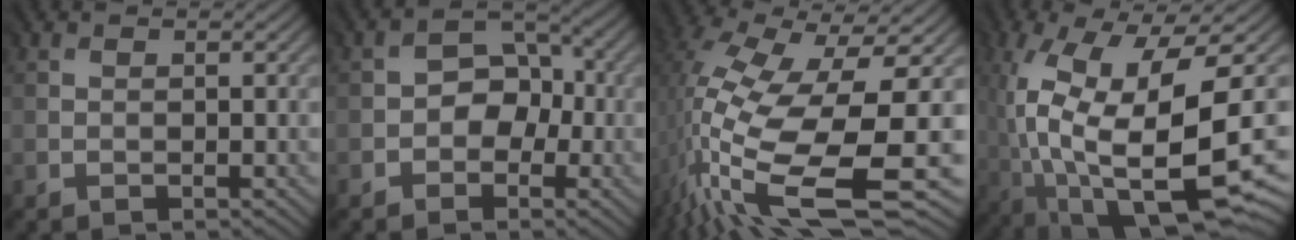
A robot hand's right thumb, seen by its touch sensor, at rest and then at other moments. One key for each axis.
{"total": 4.5, "fx": -1.4, "fy": 3.4, "fz": 2.5, "tx": -0.020, "ty": 0.008, "tz": -0.032}
{"total": 15.7, "fx": -2.1, "fy": 5.1, "fz": 14.7, "tx": -0.320, "ty": -0.011, "tz": -0.032}
{"total": 14.5, "fx": -3.6, "fy": 4.1, "fz": 13.5, "tx": -0.271, "ty": -0.023, "tz": -0.048}